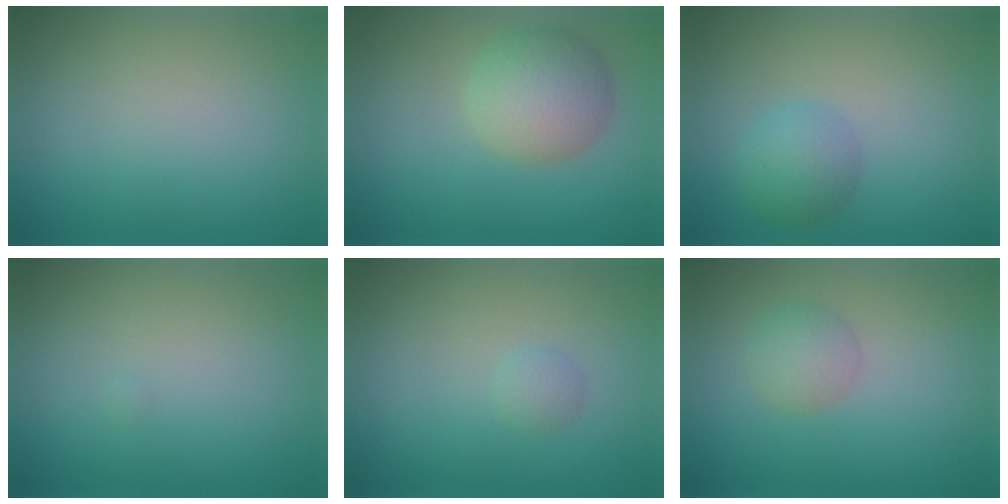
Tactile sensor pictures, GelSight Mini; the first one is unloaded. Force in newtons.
{"total": 5.0, "press": 5.0, "slide": 0.3}
{"total": 2.7, "press": 2.7, "slide": 0.1}
{"total": 0.0}
{"total": 0.9, "press": 0.9, "slide": 0.0}
{"total": 2.2, "press": 2.2, "slide": 0.1}